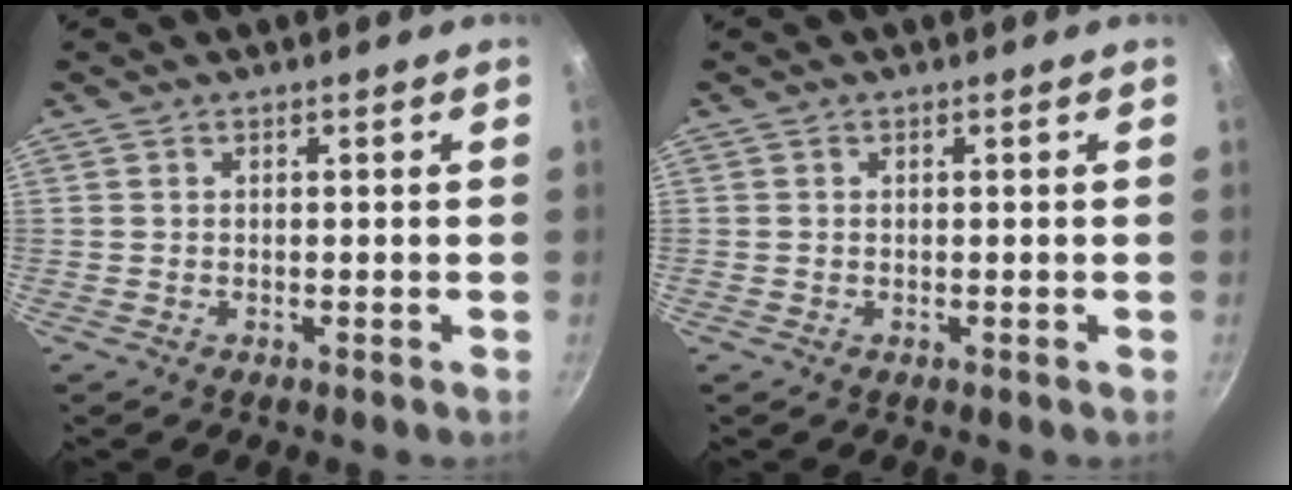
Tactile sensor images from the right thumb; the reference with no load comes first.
{"total": 0.0}